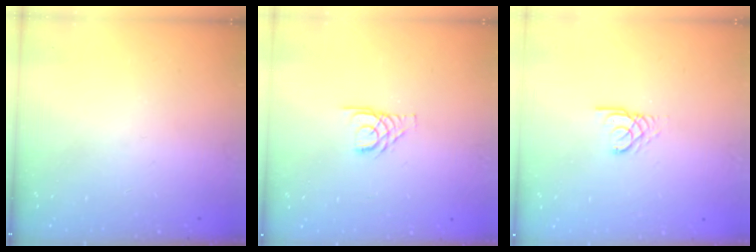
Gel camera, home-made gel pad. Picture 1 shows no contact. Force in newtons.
{"total": 3.5, "press": 3.5, "slide": 0.3}
{"total": 2.6, "press": 2.6, "slide": 0.1}